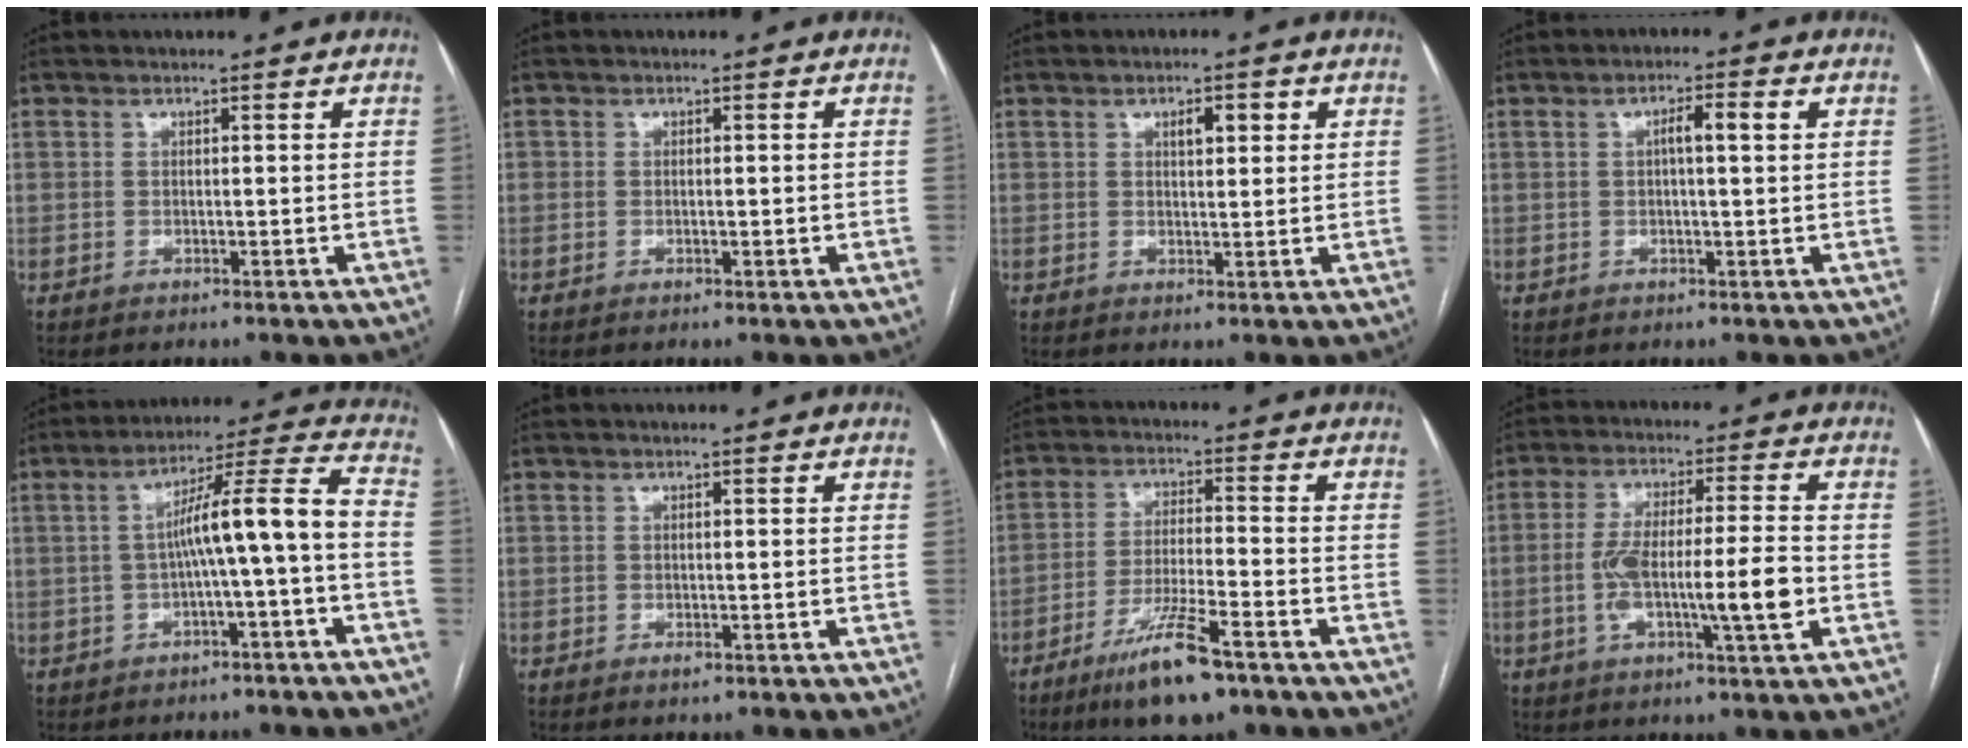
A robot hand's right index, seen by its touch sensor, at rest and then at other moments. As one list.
[{"total": 0.9, "force": [-0.2, 0.5, 0.8], "torque": [-0.010, 0.002, 0.000]}, {"total": 3.0, "force": [1.3, 1.1, 2.5], "torque": [-0.040, 0.004, 0.020]}, {"total": 3.5, "force": [0.8, 0.4, 3.4], "torque": [-0.058, 0.010, 0.012]}, {"total": 10.0, "force": [-1.8, -0.3, 9.8], "torque": [-0.151, 0.034, -0.026]}, {"total": 0.6, "force": [-0.4, 0.3, 0.4], "torque": [-0.004, 0.000, -0.004]}, {"total": 10.5, "force": [-6.9, 1.3, 7.9], "torque": [-0.151, -0.022, -0.118]}, {"total": 11.7, "force": [-2.3, 1.0, 11.4], "torque": [-0.204, 0.009, -0.040]}]